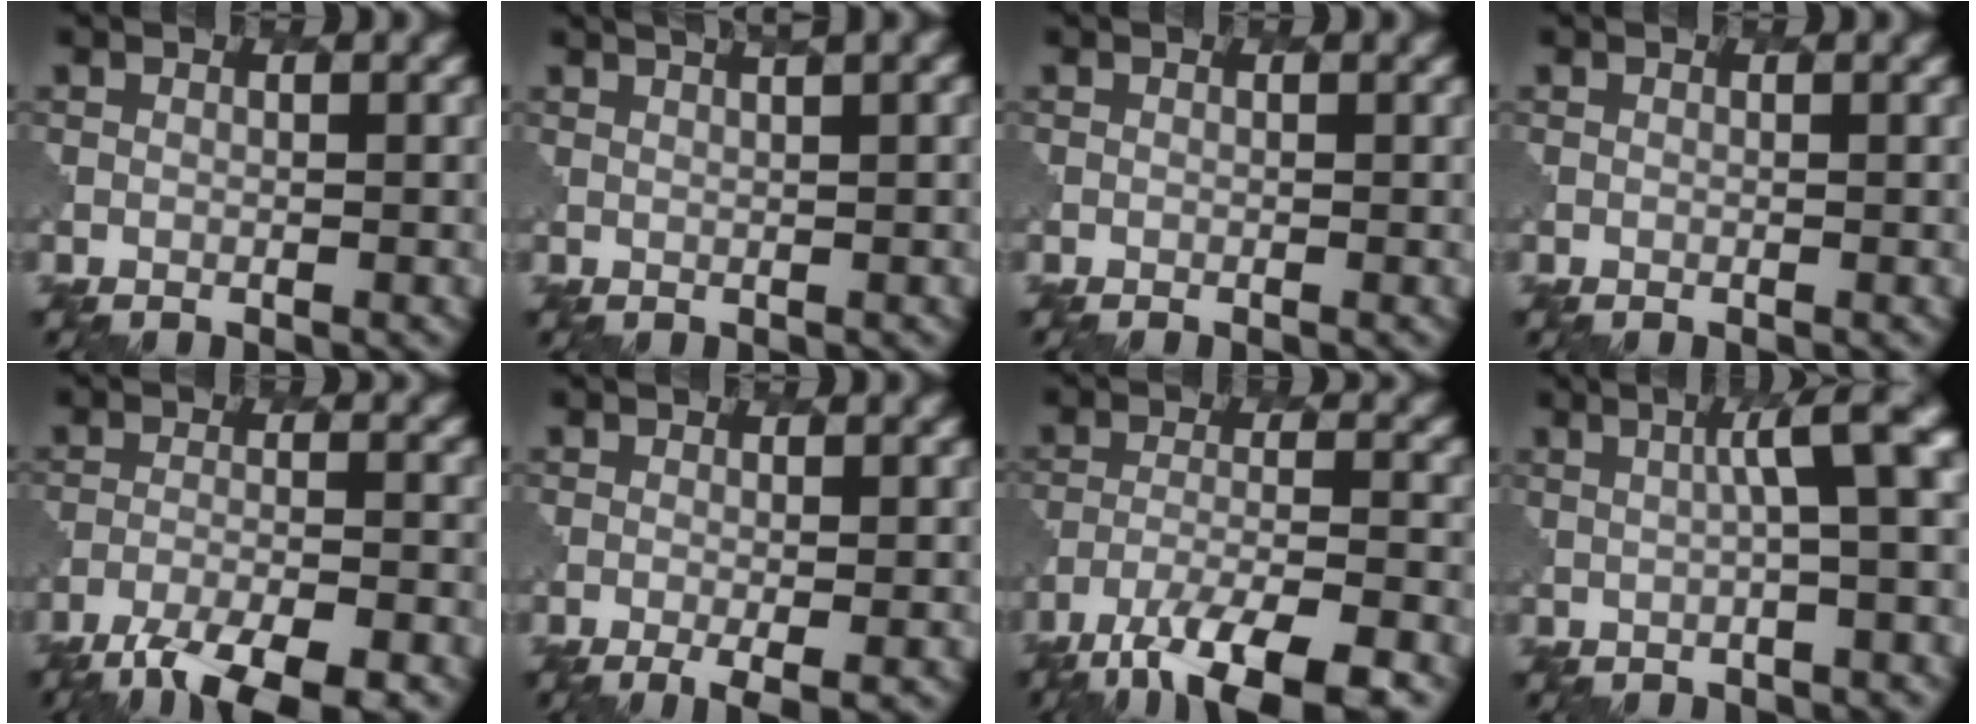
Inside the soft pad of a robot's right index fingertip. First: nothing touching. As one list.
[{"total": 4.0, "force": [2.4, 1.1, 3.0], "torque": [-0.026, 0.007, 0.022]}, {"total": 0.0}, {"total": 0.0}, {"total": 7.5, "force": [-5.9, 1.7, 4.3], "torque": [-0.072, -0.016, -0.098]}, {"total": 2.5, "force": [-0.9, 0.6, 2.2], "torque": [-0.034, -0.003, -0.015]}, {"total": 9.3, "force": [-6.7, 2.4, 5.9], "torque": [-0.103, -0.013, -0.114]}, {"total": 6.5, "force": [1.0, 1.6, 6.2], "torque": [-0.062, 0.019, 0.010]}]